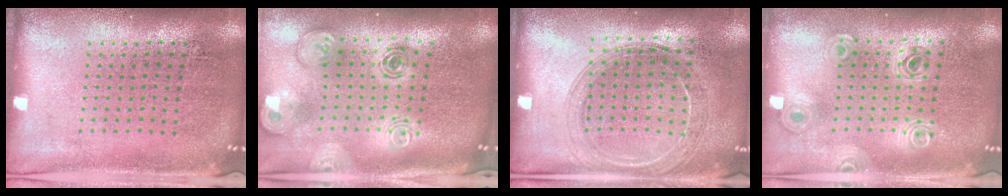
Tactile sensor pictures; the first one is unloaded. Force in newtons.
{"total": 2.2, "press": 1.8, "slide": 1.4}
{"total": 1.5, "press": 1.5, "slide": 0.2}
{"total": 0.9, "press": 0.9, "slide": 0.1}